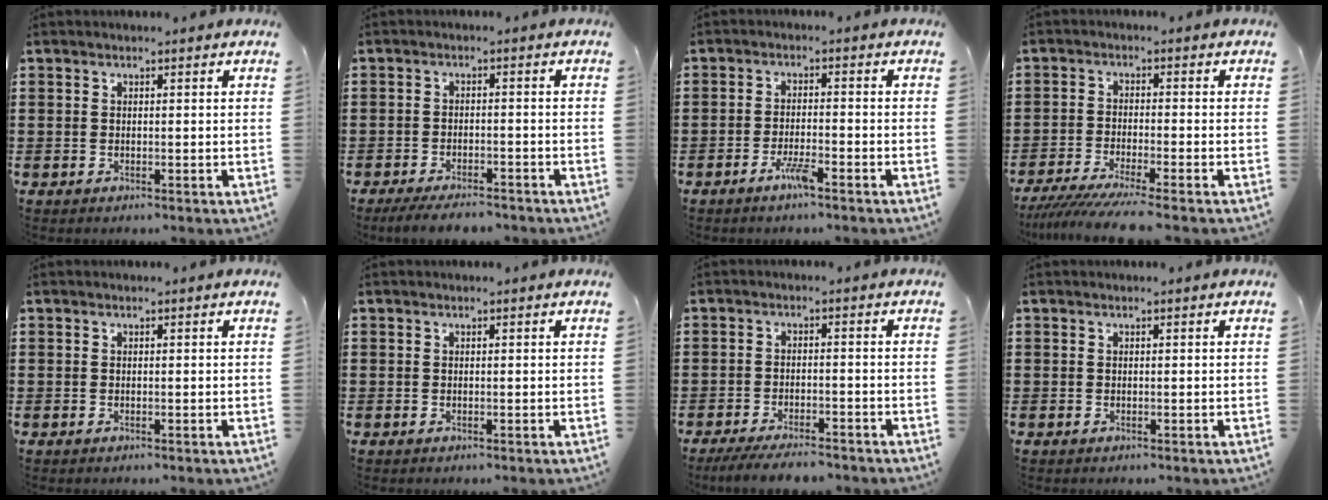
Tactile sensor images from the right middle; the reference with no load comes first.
{"total": 3.7, "force": [-3.4, 0.6, 1.4], "torque": [-0.029, -0.001, -0.068]}
{"total": 3.6, "force": [-2.4, 0.5, 2.5], "torque": [-0.057, -0.001, -0.048]}
{"total": 5.0, "force": [-4.5, -0.3, 2.1], "torque": [-0.057, -0.025, -0.090]}
{"total": 0.0}
{"total": 0.0}
{"total": 4.2, "force": [-3.9, 0.5, 1.6], "torque": [-0.032, -0.004, -0.076]}
{"total": 0.0}